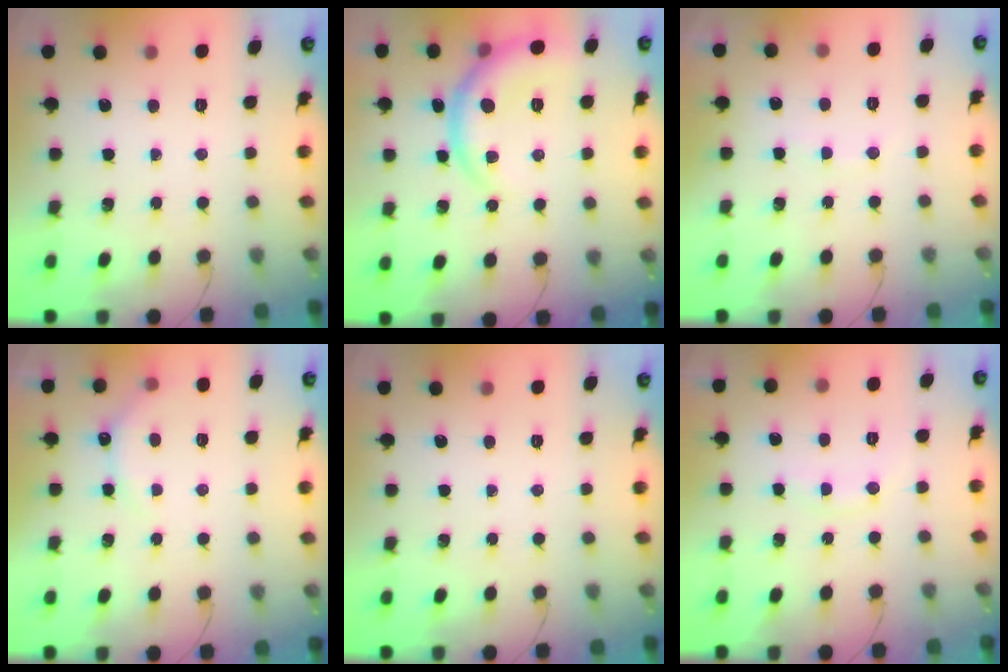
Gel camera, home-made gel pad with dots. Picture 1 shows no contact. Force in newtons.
{"total": 10.5, "press": 10.4, "slide": 0.9}
{"total": 4.6, "press": 4.5, "slide": 0.7}
{"total": 5.8, "press": 5.7, "slide": 1.3}
{"total": 0.0}
{"total": 7.0, "press": 7.0, "slide": 0.8}